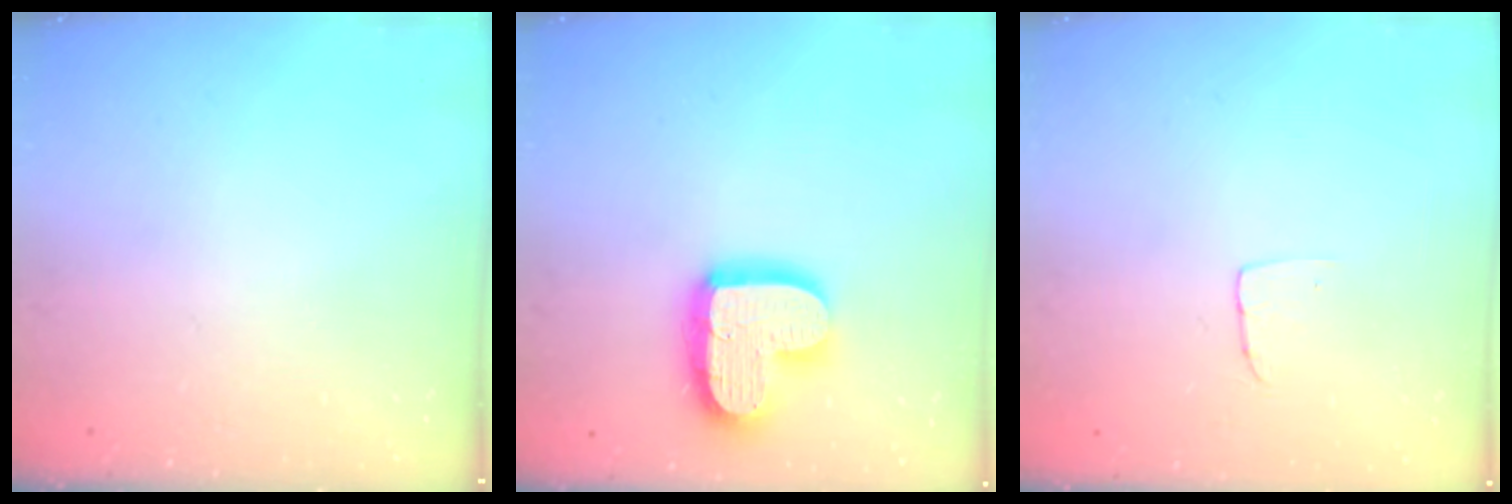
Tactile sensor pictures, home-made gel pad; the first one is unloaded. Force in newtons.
{"total": 17.1, "press": 17.0, "slide": 1.5}
{"total": 2.9, "press": 2.9, "slide": 0.1}